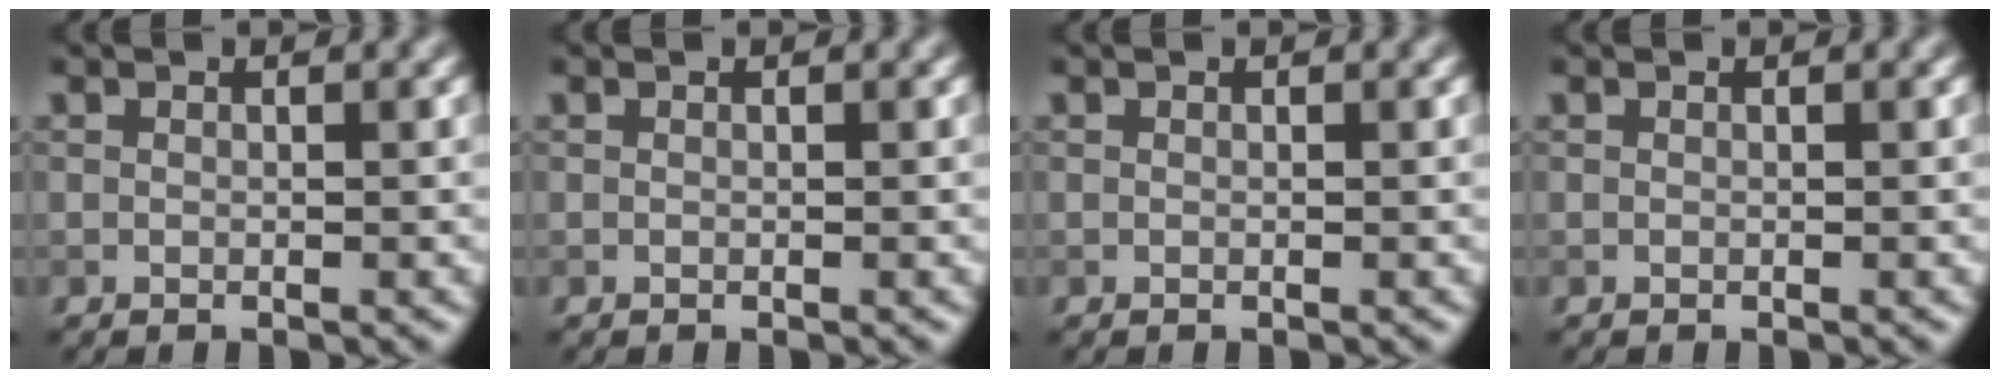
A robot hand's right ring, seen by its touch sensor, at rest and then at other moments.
{"total": 0.0}
{"total": 0.0}
{"total": 0.0}